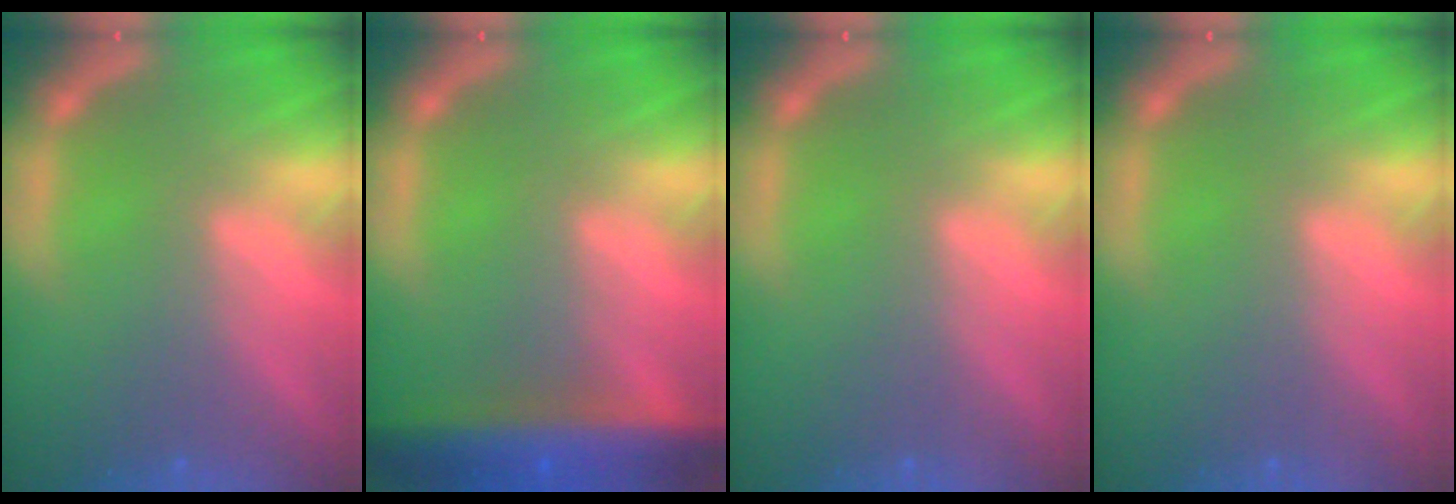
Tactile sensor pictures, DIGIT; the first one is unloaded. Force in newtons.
{"total": 8.0}
{"total": 0.0}
{"total": 0.0}